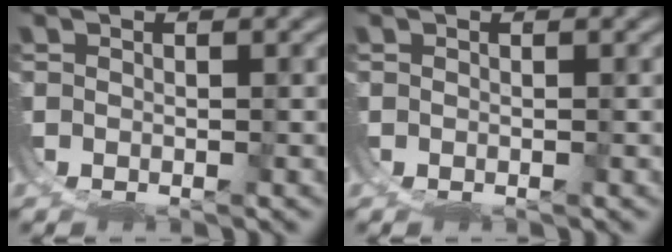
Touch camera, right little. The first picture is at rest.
{"total": 0.0}